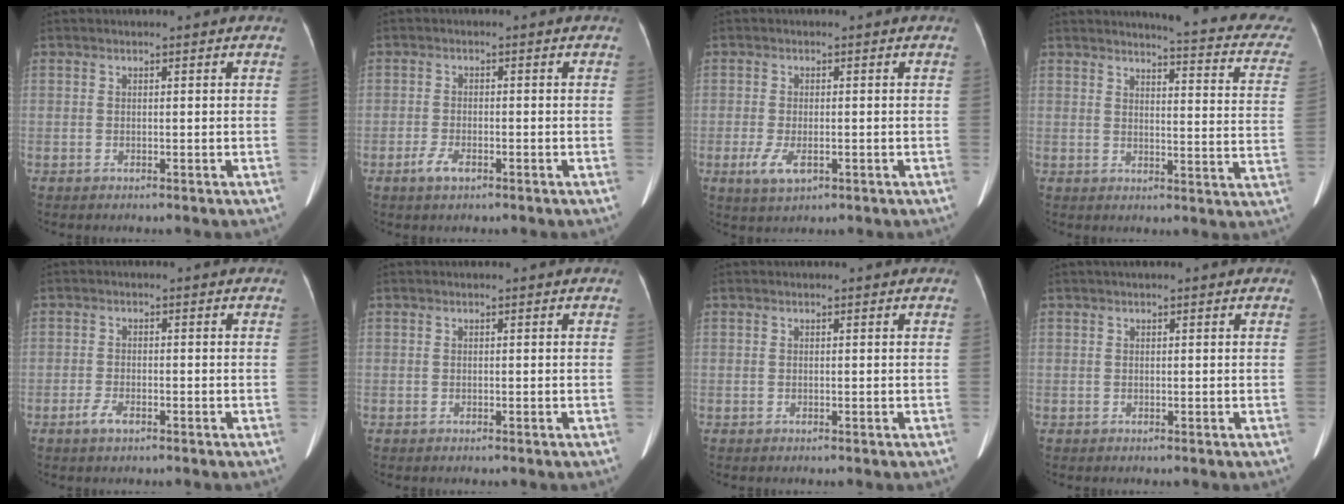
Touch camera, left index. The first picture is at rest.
{"total": 2.8, "force": [-1.7, 1.1, 1.9], "torque": [-0.047, -0.002, -0.029]}
{"total": 4.1, "force": [-1.5, 1.7, 3.4], "torque": [-0.076, -0.009, -0.020]}
{"total": 15.2, "force": [13.9, 1.9, 6.0], "torque": [-0.055, -0.063, 0.127]}
{"total": 2.4, "force": [-1.5, 0.9, 1.7], "torque": [-0.041, -0.002, -0.026]}
{"total": 0.0}
{"total": 0.0}
{"total": 1.0, "force": [0.7, 0.2, 0.7], "torque": [-0.009, 0.017, 0.010]}